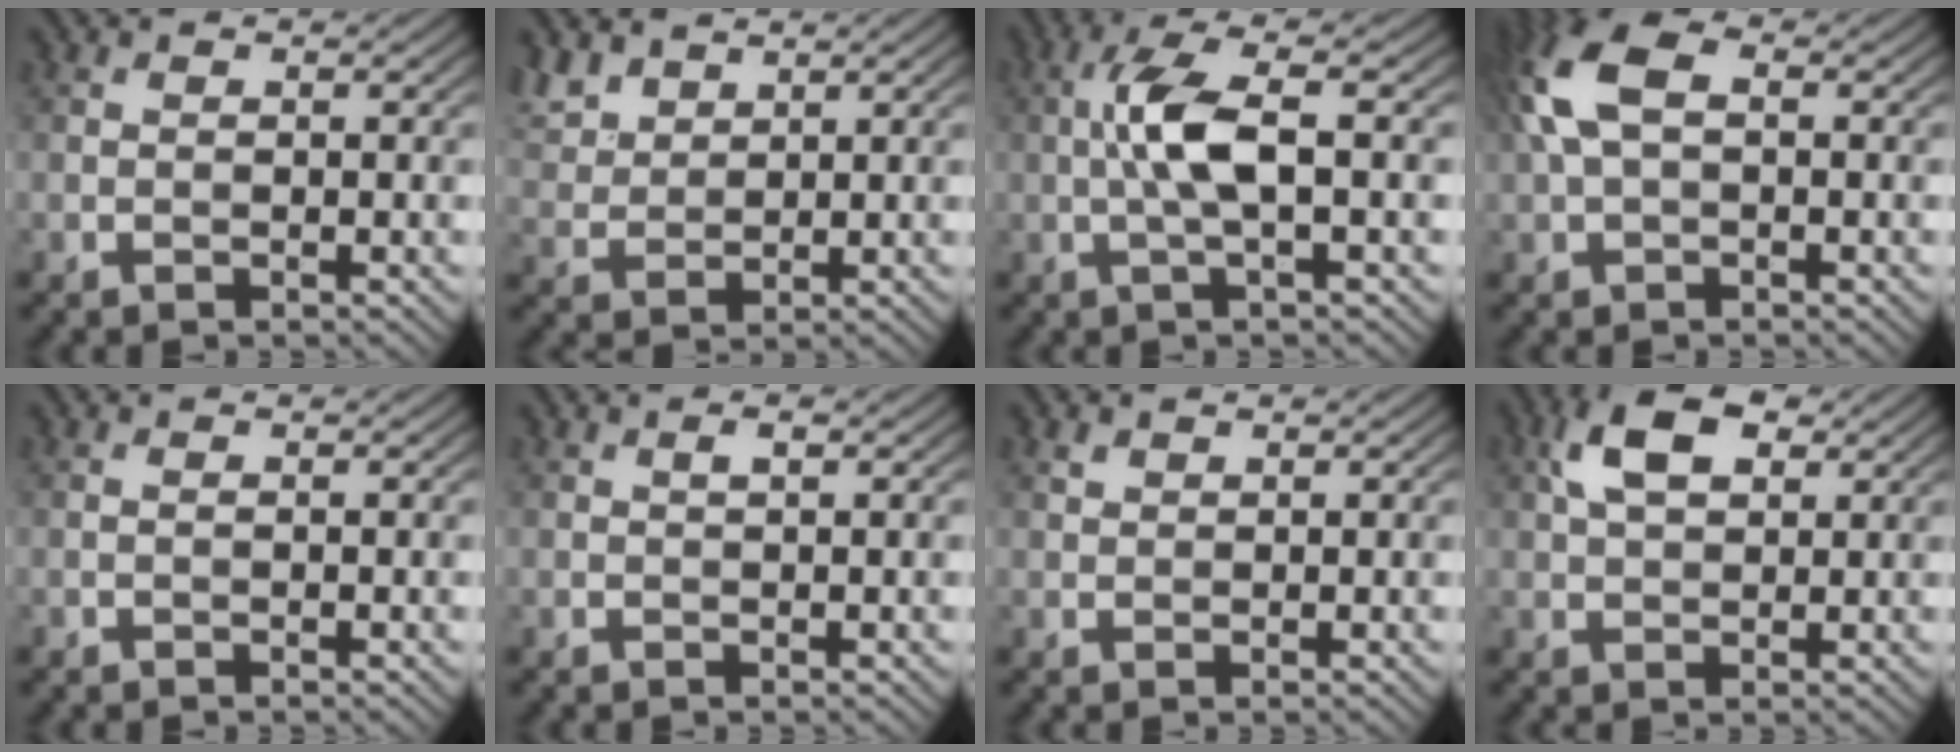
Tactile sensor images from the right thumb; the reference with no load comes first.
{"total": 4.5, "force": [3.3, 2.3, 2.0], "torque": [-0.061, 0.005, 0.076]}
{"total": 5.9, "force": [-0.1, 1.3, 5.8], "torque": [-0.120, 0.014, -0.010]}
{"total": 7.5, "force": [1.5, 4.0, 6.2], "torque": [-0.159, 0.020, 0.019]}
{"total": 0.0}
{"total": 0.8, "force": [0.2, 0.1, 0.7], "torque": [-0.013, 0.003, 0.004]}
{"total": 0.8, "force": [0.6, 0.5, 0.3], "torque": [-0.006, 0.000, 0.011]}
{"total": 6.3, "force": [2.4, 3.5, 4.8], "torque": [-0.102, 0.010, 0.038]}